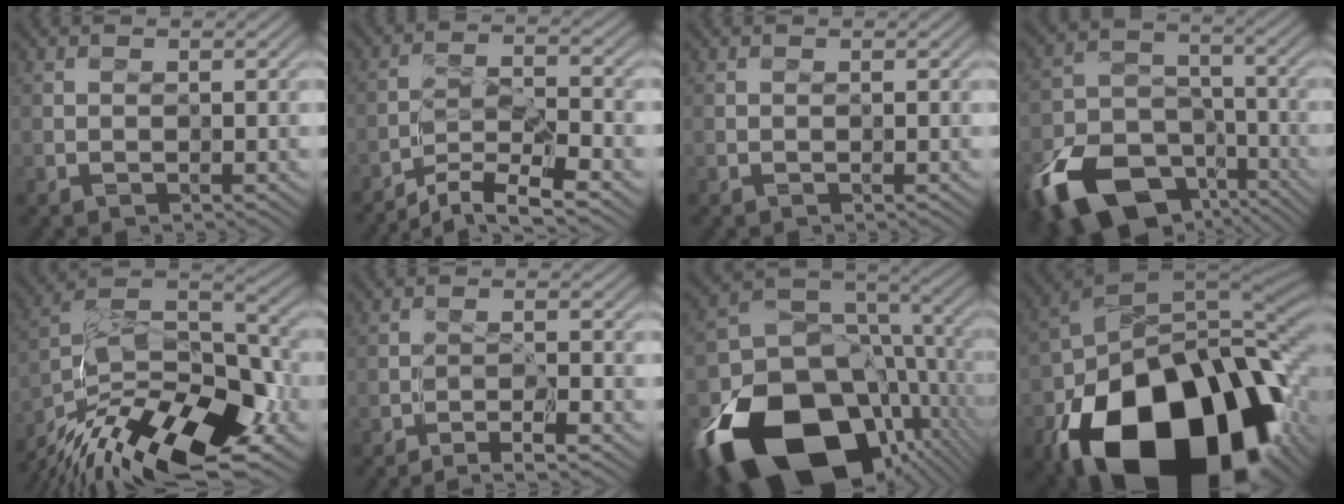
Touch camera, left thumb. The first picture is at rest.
{"total": 7.4, "force": [-5.6, 1.5, 4.6], "torque": [-0.081, 0.008, -0.111]}
{"total": 0.0}
{"total": 15.7, "force": [-9.1, 9.6, 8.5], "torque": [-0.199, -0.035, -0.164]}
{"total": 17.1, "force": [-10.4, 6.9, 11.8], "torque": [-0.238, -0.005, -0.177]}
{"total": 3.9, "force": [-2.9, 0.1, 2.6], "torque": [-0.046, 0.009, -0.052]}
{"total": 21.2, "force": [-9.0, 13.7, 13.4], "torque": [-0.310, -0.052, -0.130]}
{"total": 21.3, "force": [-10.1, 12.7, 13.9], "torque": [-0.278, -0.059, -0.132]}